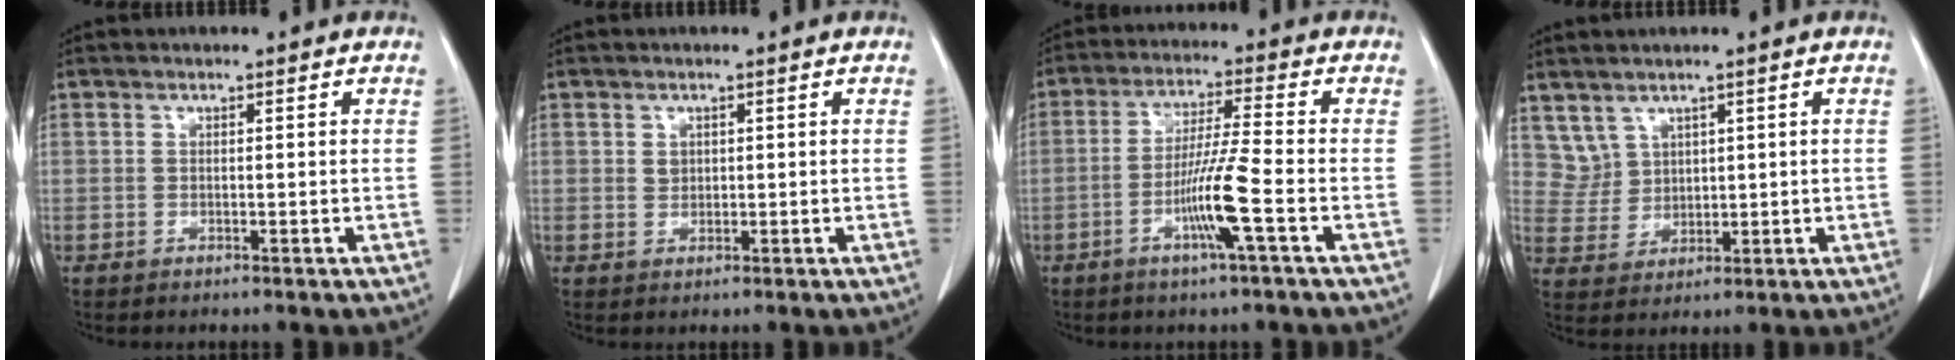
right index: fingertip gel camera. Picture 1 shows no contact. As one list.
[{"total": 1.1, "force": [0.4, 1.0, 0.4], "torque": [-0.006, -0.001, 0.006]}, {"total": 8.1, "force": [-2.9, -0.8, 7.6], "torque": [-0.145, -0.006, -0.056]}, {"total": 4.3, "force": [3.0, 3.1, 0.0], "torque": [0.001, 0.010, 0.071]}]